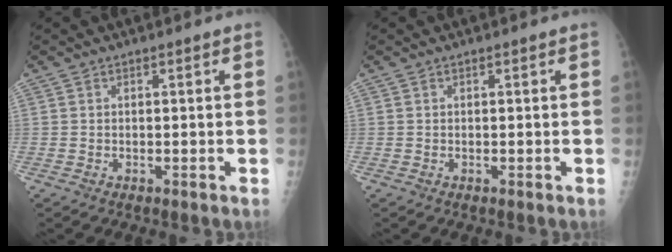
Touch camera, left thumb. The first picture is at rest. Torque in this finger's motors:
{"motor_torque": [0.02, 0.03, -0.06, -0.05, 0.00]}